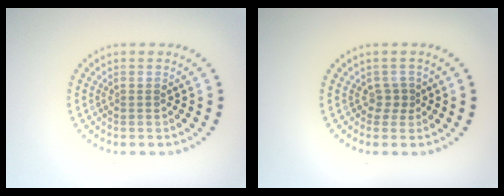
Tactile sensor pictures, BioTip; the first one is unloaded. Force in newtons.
{"total": 1.2, "press": 0.9, "slide": 0.8}